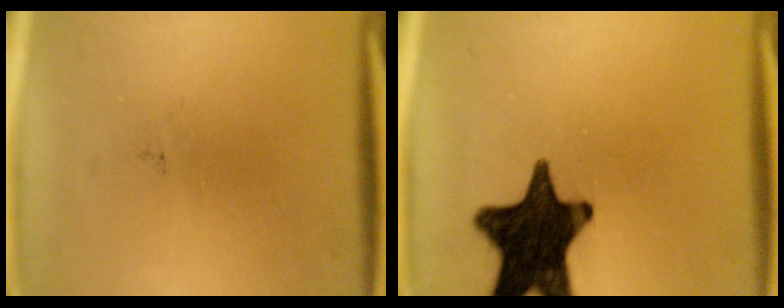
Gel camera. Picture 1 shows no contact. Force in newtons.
{"total": 17.9}